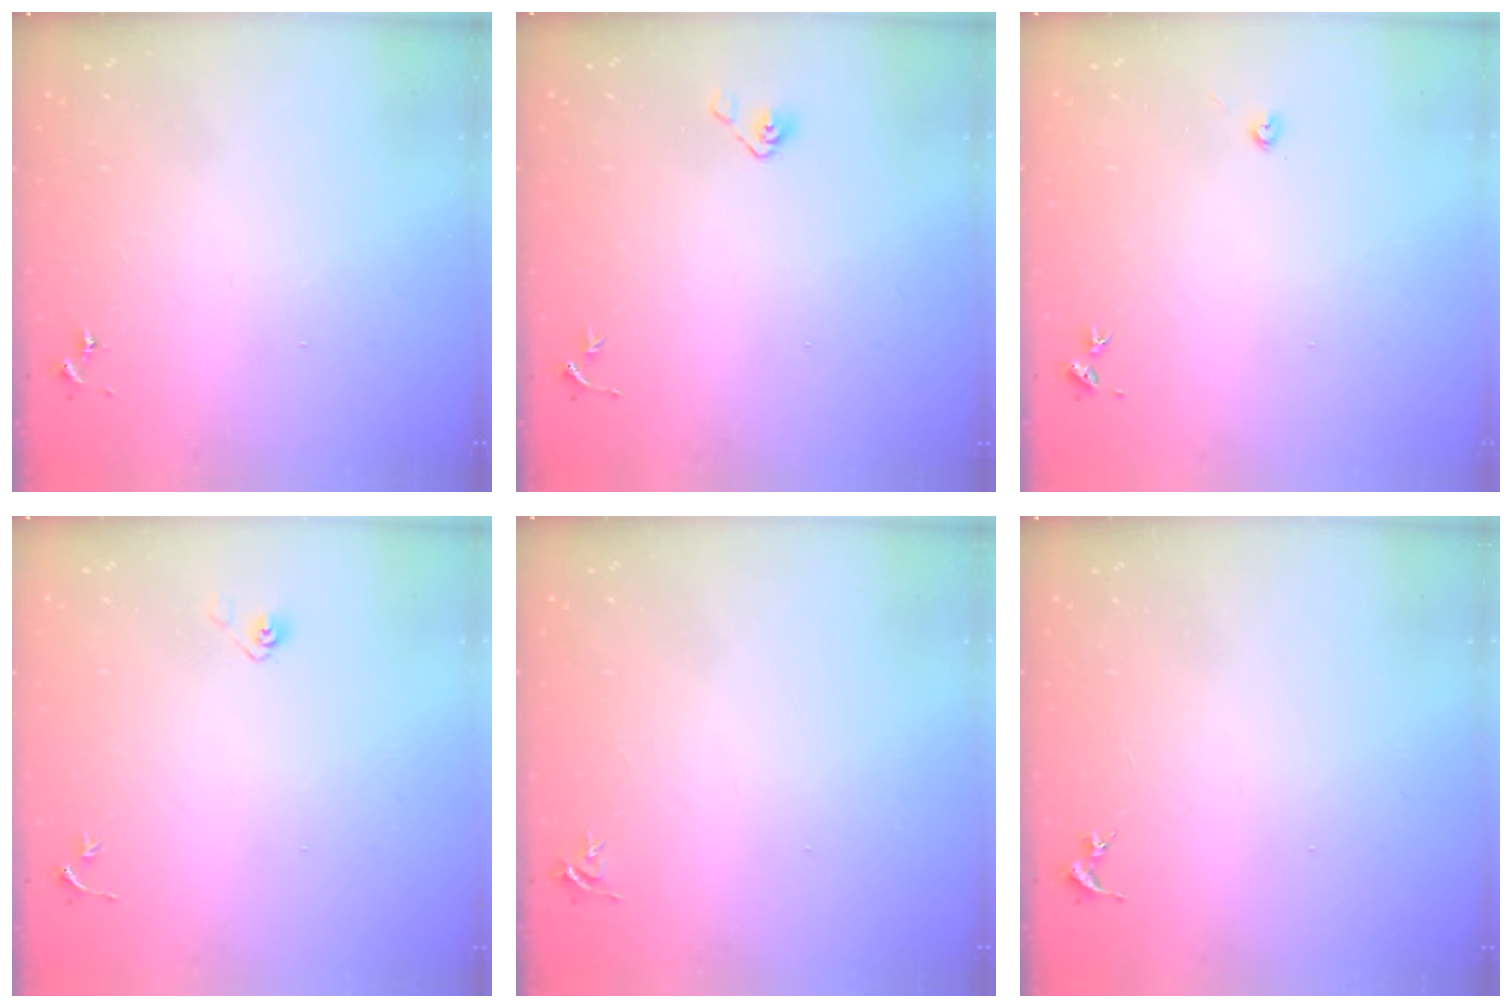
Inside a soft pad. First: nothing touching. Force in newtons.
{"total": 5.0, "press": 4.4, "slide": 2.3}
{"total": 2.2, "press": 2.2, "slide": 0.3}
{"total": 3.6, "press": 3.0, "slide": 2.1}
{"total": 4.4, "press": 4.4, "slide": 0.6}
{"total": 0.0}